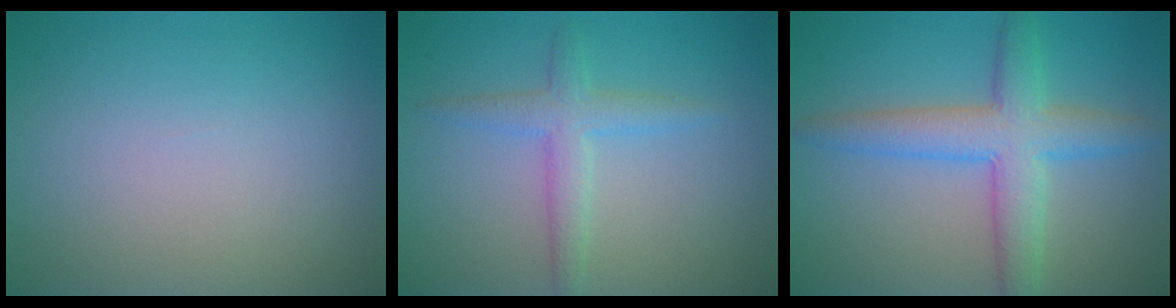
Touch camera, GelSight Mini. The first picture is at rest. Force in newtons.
{"total": 2.8, "press": 2.8, "slide": 0.1}
{"total": 5.5, "press": 5.5, "slide": 0.1}